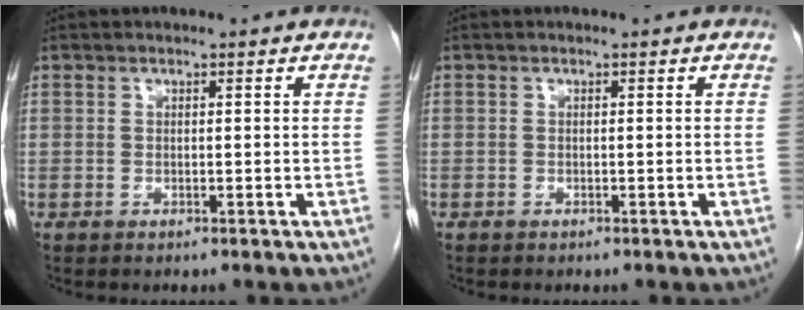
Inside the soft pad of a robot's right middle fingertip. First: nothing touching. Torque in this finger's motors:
{"motor_torque": [0.72, -0.55, -0.17, -0.21]}